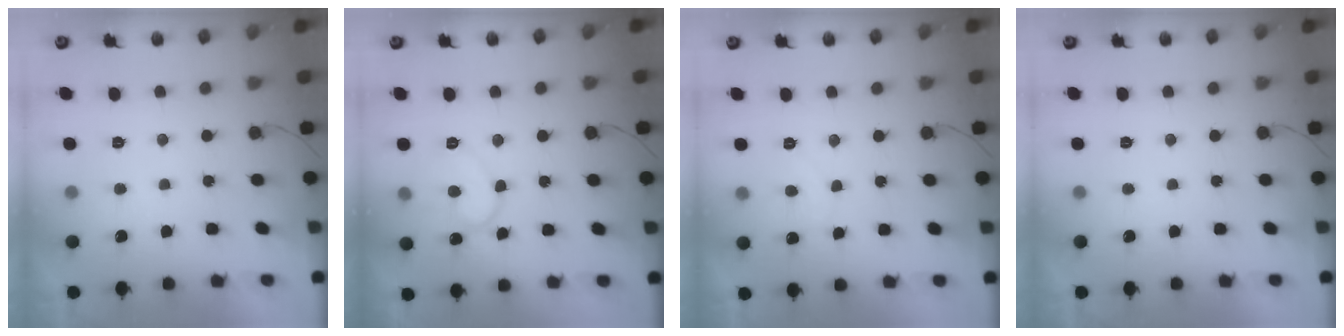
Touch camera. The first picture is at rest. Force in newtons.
{"total": 10.2, "press": 10.1, "slide": 0.8}
{"total": 6.3, "press": 6.3, "slide": 0.6}
{"total": 0.0}